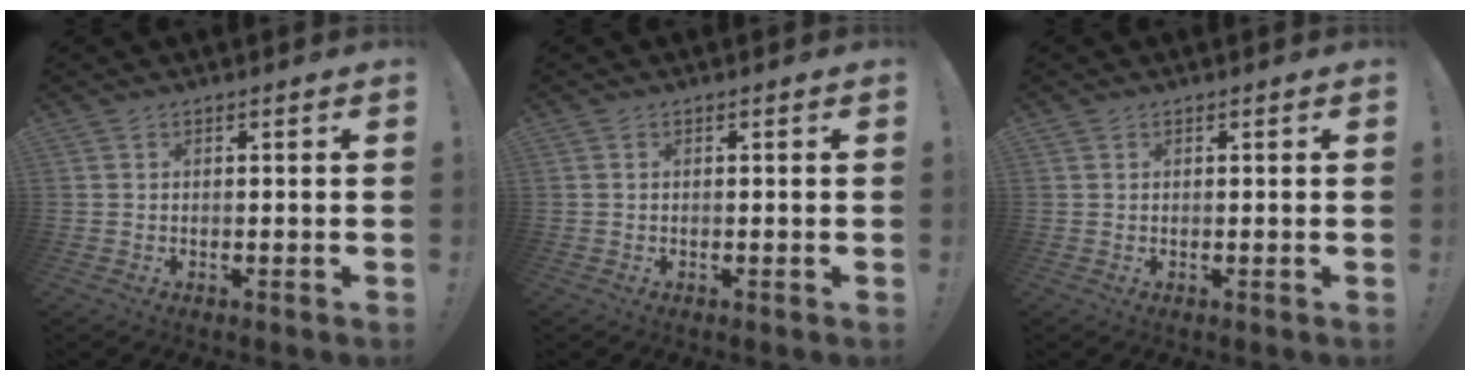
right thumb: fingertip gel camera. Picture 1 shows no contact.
{"total": 0.0}
{"total": 0.0}